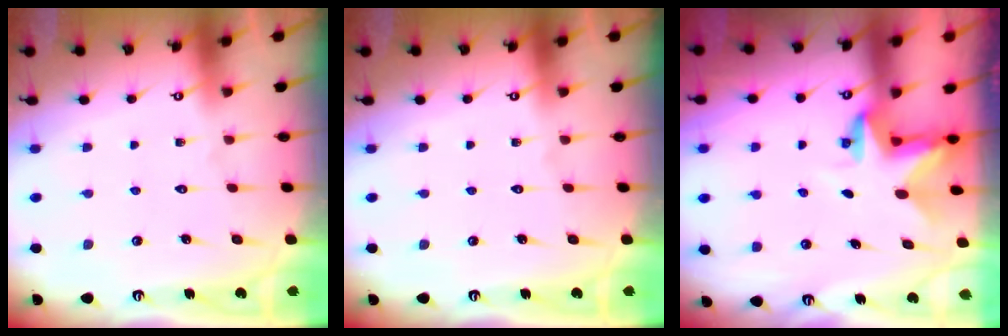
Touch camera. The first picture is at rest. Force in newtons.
{"total": 0.0}
{"total": 2.8, "press": 2.8, "slide": 0.2}